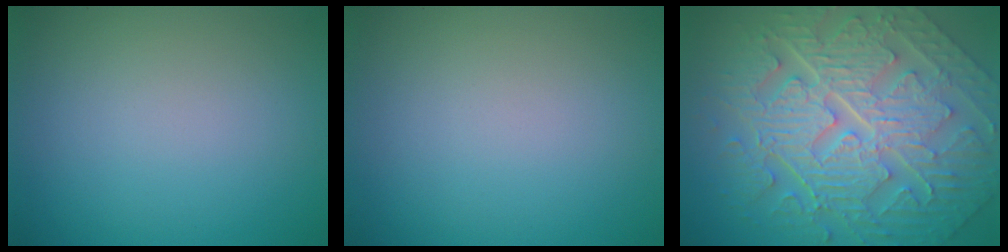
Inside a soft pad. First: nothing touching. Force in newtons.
{"total": 0.0}
{"total": 11.5, "press": 7.9, "slide": 8.4}